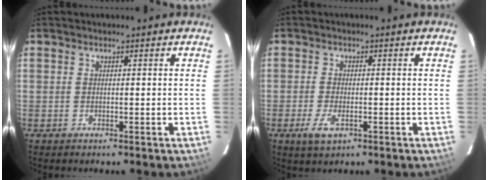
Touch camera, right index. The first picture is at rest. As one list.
[{"total": 4.3, "force": [-2.0, 2.0, 3.2], "torque": [-0.074, -0.008, -0.036]}]